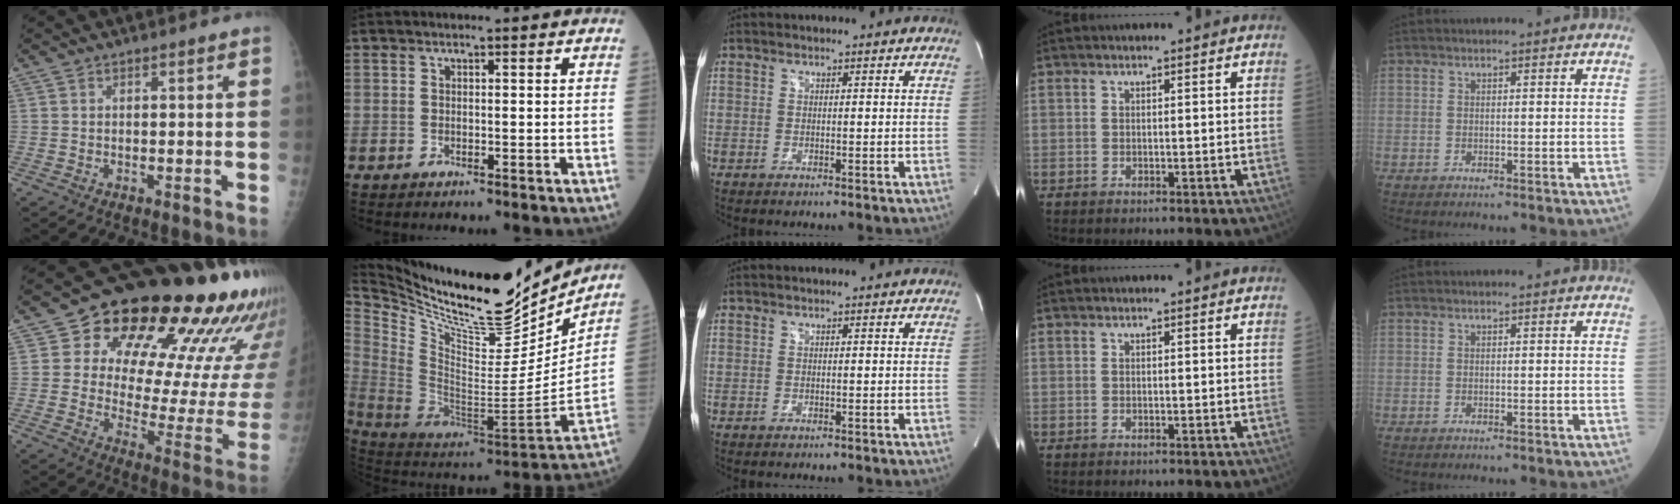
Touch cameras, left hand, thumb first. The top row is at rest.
{"thumb": {"total": 27.6, "force": [15.8, 11.9, 19.2], "torque": [-0.232, -0.050, 0.215]}, "index": {"total": 27.2, "force": [23.3, 5.3, 12.9], "torque": [-0.238, -0.052, 0.374]}}